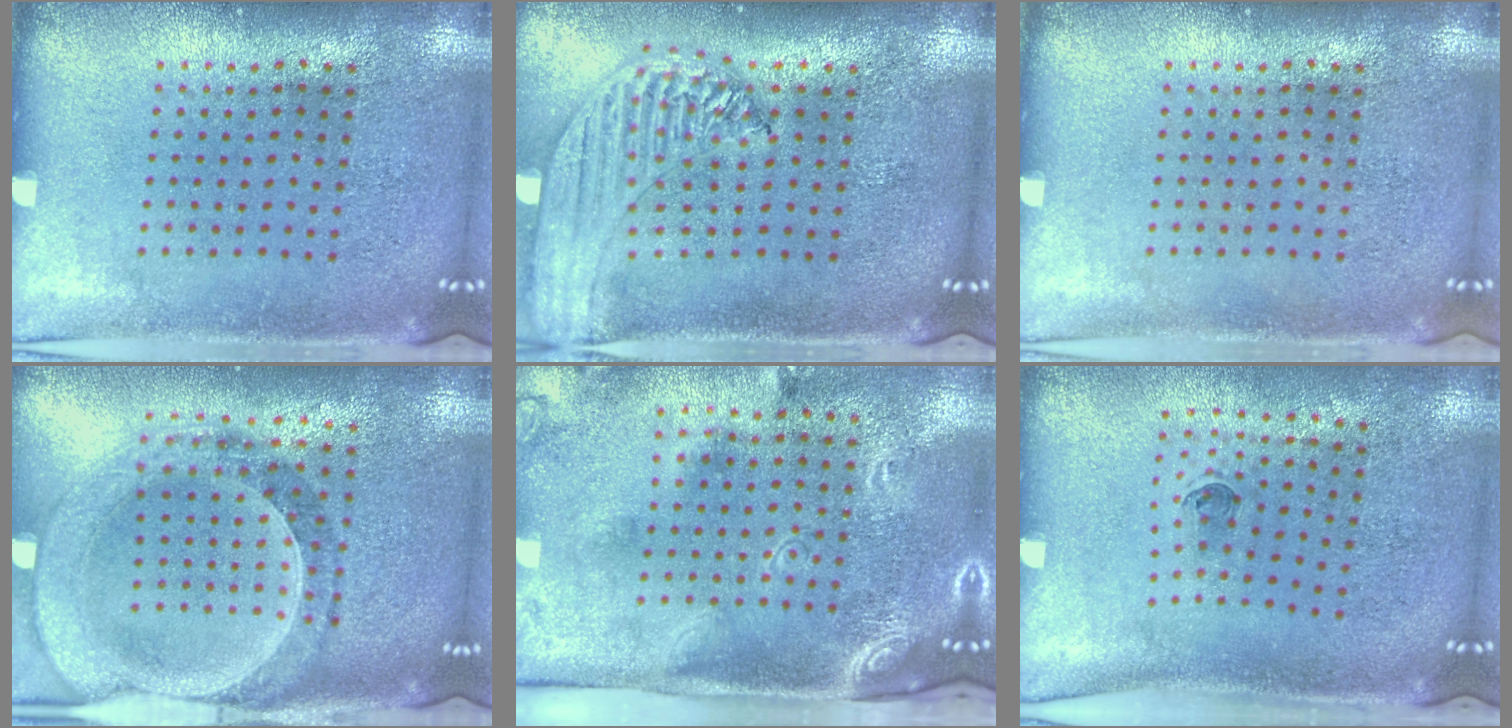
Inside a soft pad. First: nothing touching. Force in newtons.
{"total": 1.8, "press": 1.7, "slide": 0.6}
{"total": 0.0}
{"total": 1.5, "press": 1.5, "slide": 0.4}
{"total": 2.5, "press": 1.7, "slide": 1.8}
{"total": 0.5, "press": 0.3, "slide": 0.4}